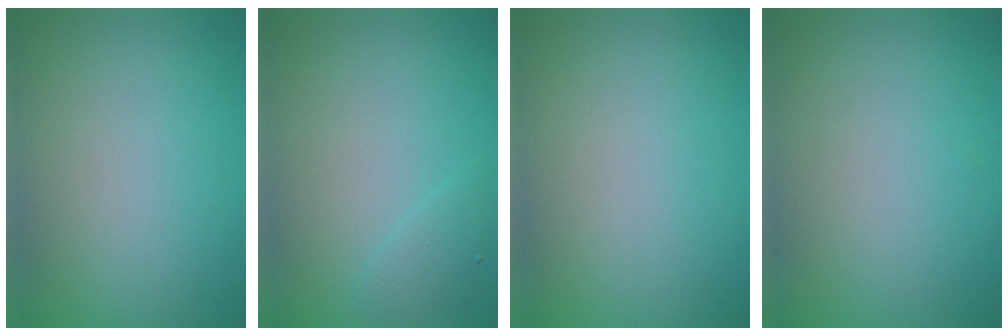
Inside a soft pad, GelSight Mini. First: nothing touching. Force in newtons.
{"total": 1.2, "press": 1.2, "slide": 0.1}
{"total": 0.0}
{"total": 0.0}